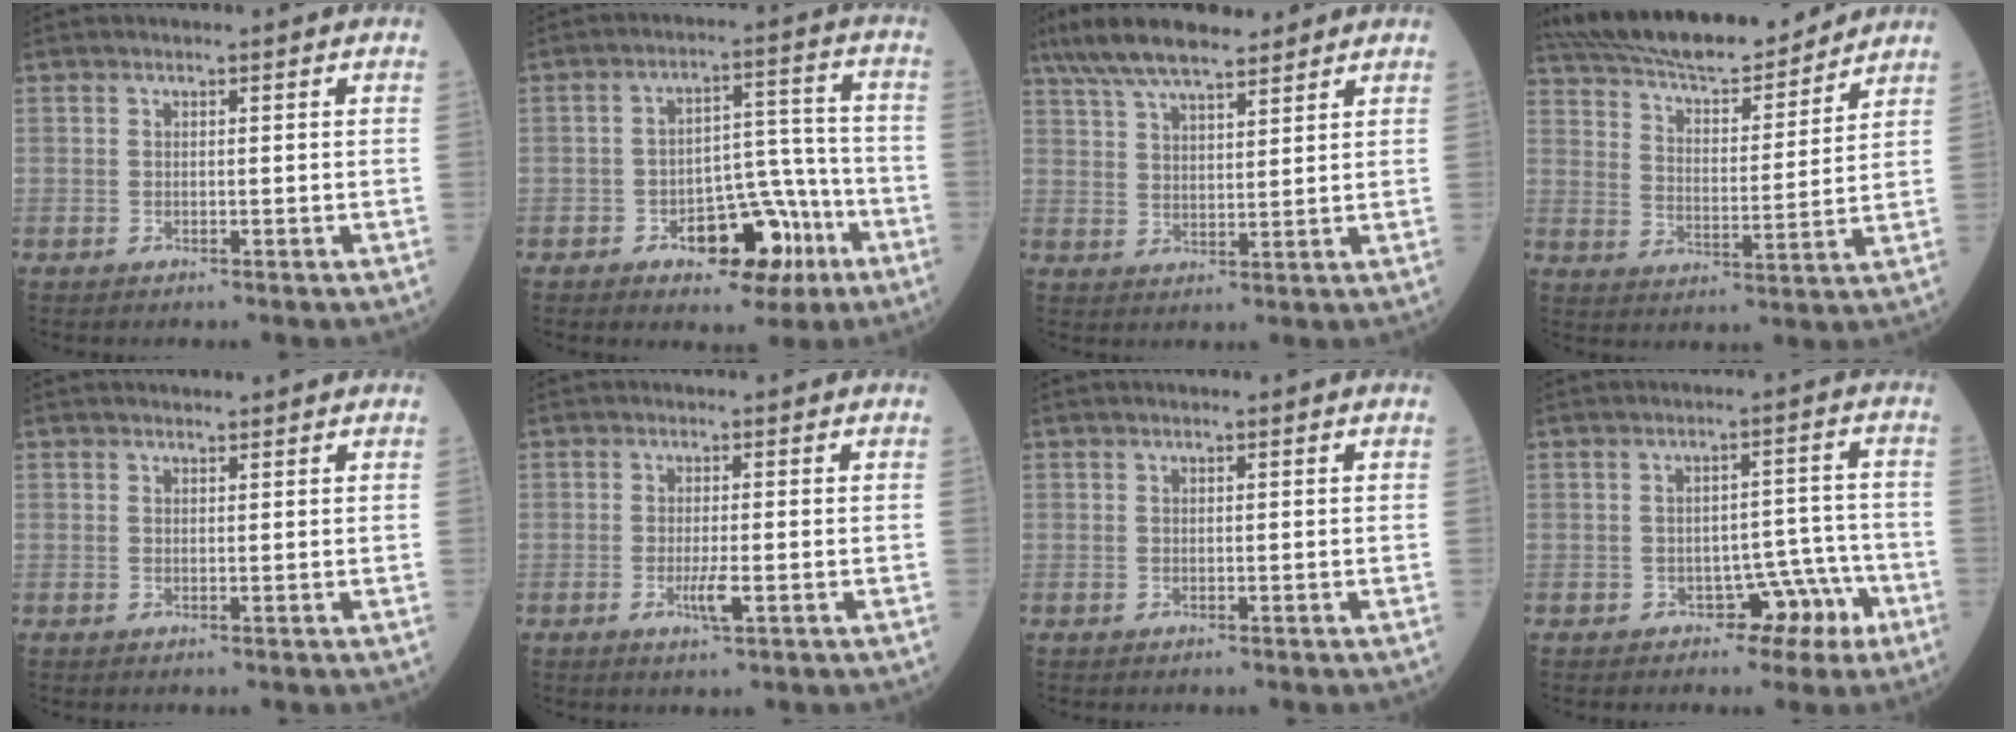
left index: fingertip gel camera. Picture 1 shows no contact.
{"total": 11.0, "force": [-5.6, 5.7, 7.6], "torque": [-0.104, 0.029, -0.074]}
{"total": 11.3, "force": [9.2, 2.4, 6.1], "torque": [-0.119, 0.031, 0.165]}
{"total": 19.2, "force": [17.2, 3.1, 7.8], "torque": [-0.138, 0.015, 0.275]}
{"total": 1.5, "force": [1.5, 0.2, 0.3], "torque": [-0.008, 0.007, 0.023]}
{"total": 2.5, "force": [-0.8, 0.2, 2.3], "torque": [-0.049, -0.005, -0.013]}
{"total": 0.0}
{"total": 5.2, "force": [-3.0, 3.4, 2.6], "torque": [-0.023, 0.030, -0.035]}